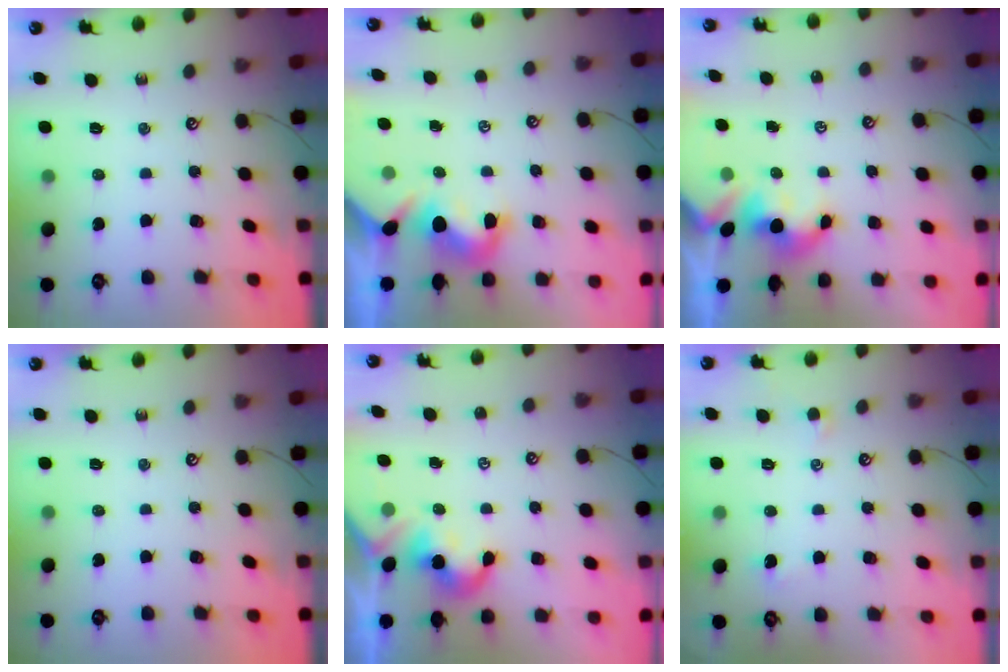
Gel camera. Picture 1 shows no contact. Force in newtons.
{"total": 1.4, "press": 1.1, "slide": 0.9}
{"total": 1.8, "press": 1.8, "slide": 0.2}
{"total": 0.0}
{"total": 2.1, "press": 2.0, "slide": 0.5}
{"total": 0.7, "press": 0.7, "slide": 0.3}